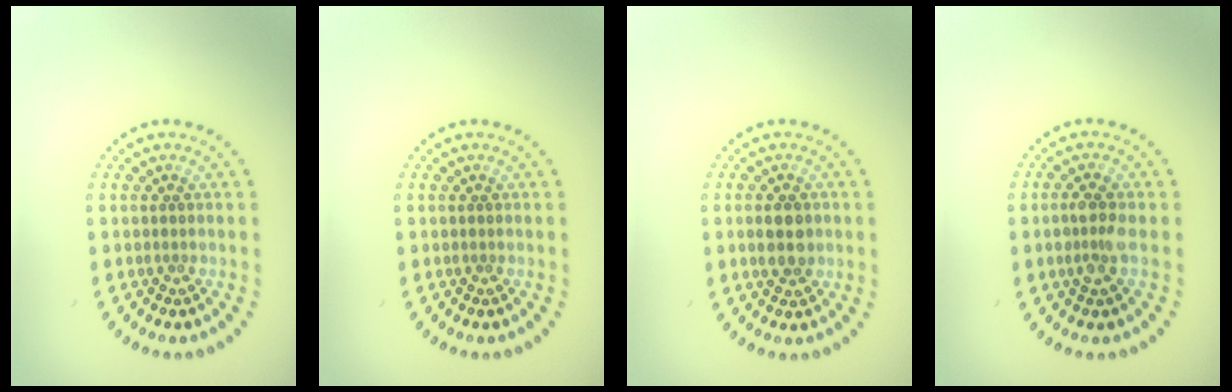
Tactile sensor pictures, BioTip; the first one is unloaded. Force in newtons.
{"total": 0.0}
{"total": 3.0, "press": 3.0, "slide": 0.0}
{"total": 2.3, "press": 2.2, "slide": 0.6}